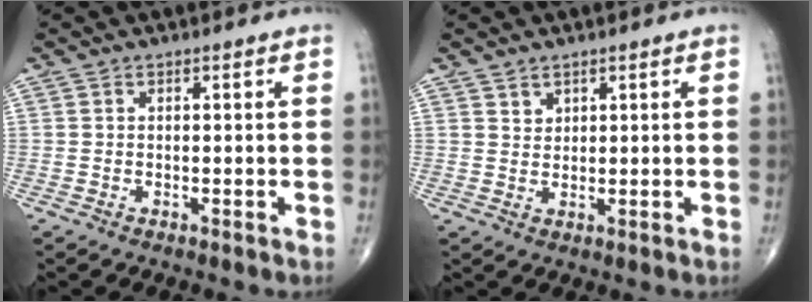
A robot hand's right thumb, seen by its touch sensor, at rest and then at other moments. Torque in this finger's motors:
{"motor_torque": [0.07, -0.05, -0.03, -0.10, 0.01]}